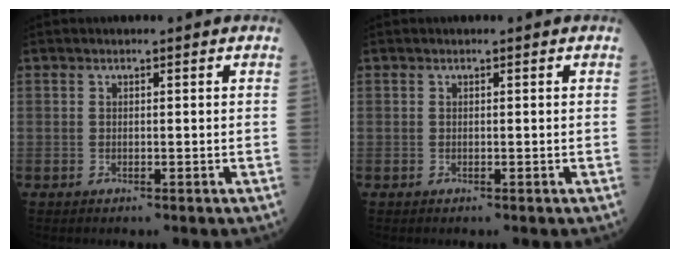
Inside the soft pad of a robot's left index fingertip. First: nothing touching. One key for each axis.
{"total": 0.0}